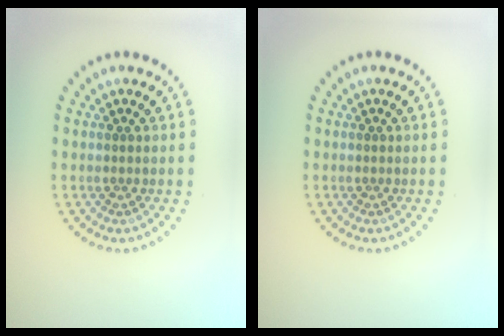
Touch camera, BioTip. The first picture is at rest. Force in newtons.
{"total": 0.0}